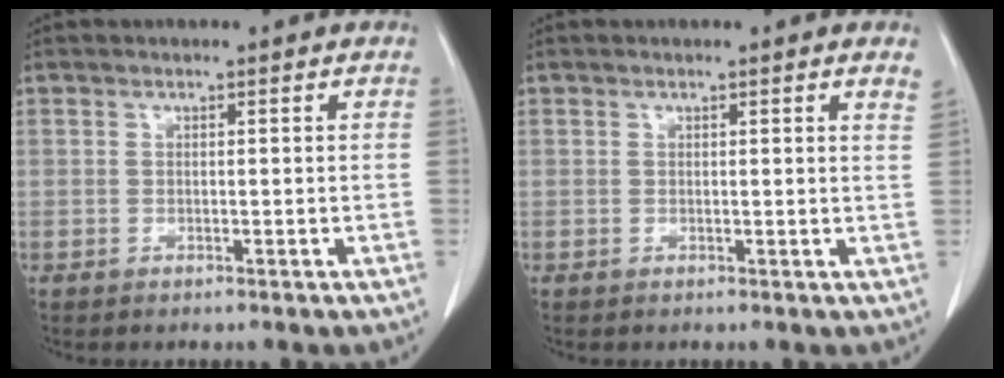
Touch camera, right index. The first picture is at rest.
{"total": 1.8, "force": [1.4, -0.1, 1.2], "torque": [-0.015, -0.003, 0.008]}